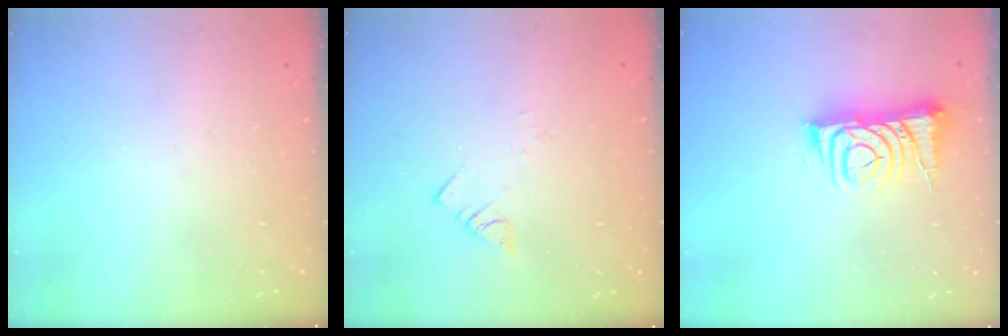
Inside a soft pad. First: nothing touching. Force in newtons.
{"total": 2.8, "press": 2.8, "slide": 0.3}
{"total": 10.2, "press": 10.2, "slide": 1.1}